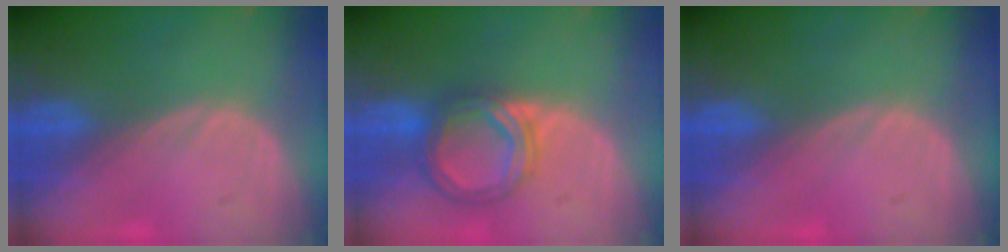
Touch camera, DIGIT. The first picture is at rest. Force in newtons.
{"total": 5.9, "press": 5.9, "slide": 0.3}
{"total": 0.0}